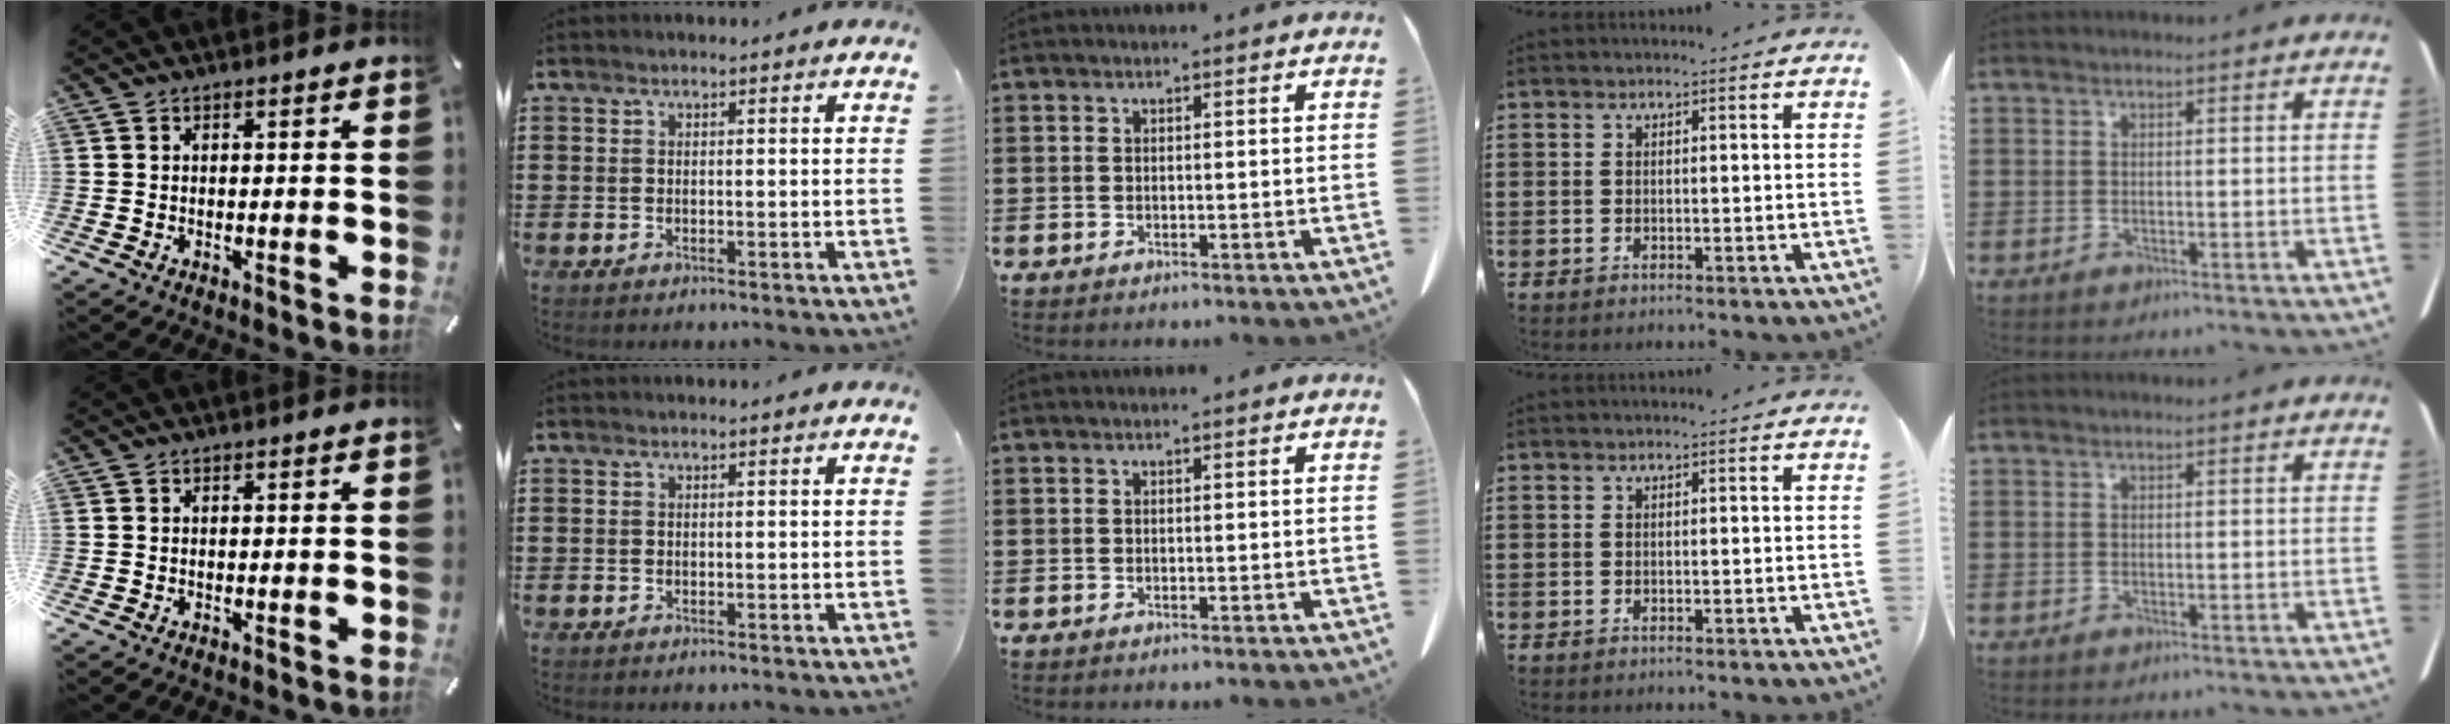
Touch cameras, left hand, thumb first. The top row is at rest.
{}